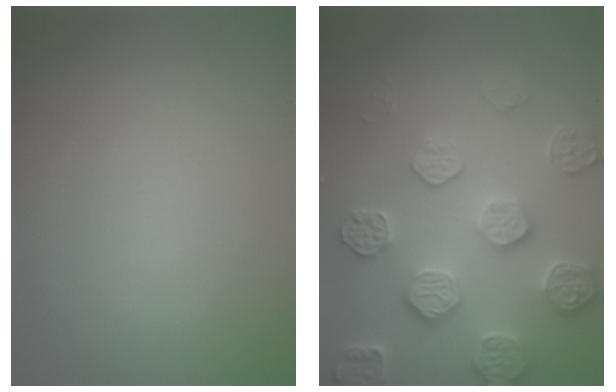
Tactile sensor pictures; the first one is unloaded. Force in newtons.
{"total": 4.9, "press": 4.9, "slide": 0.4}